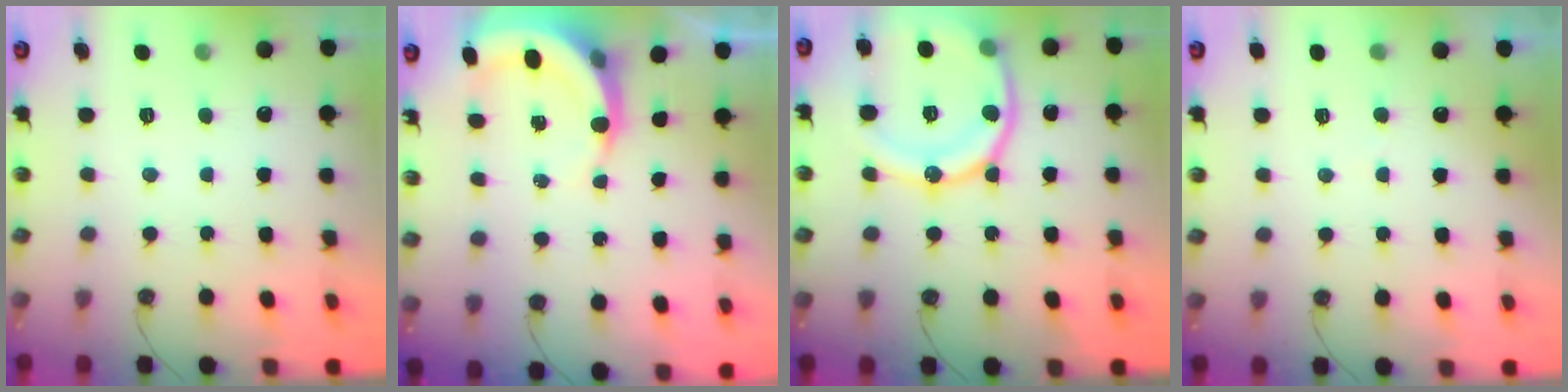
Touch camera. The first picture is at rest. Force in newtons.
{"total": 5.3, "press": 5.3, "slide": 0.6}
{"total": 19.3, "press": 19.2, "slide": 2.1}
{"total": 2.8, "press": 2.7, "slide": 0.3}